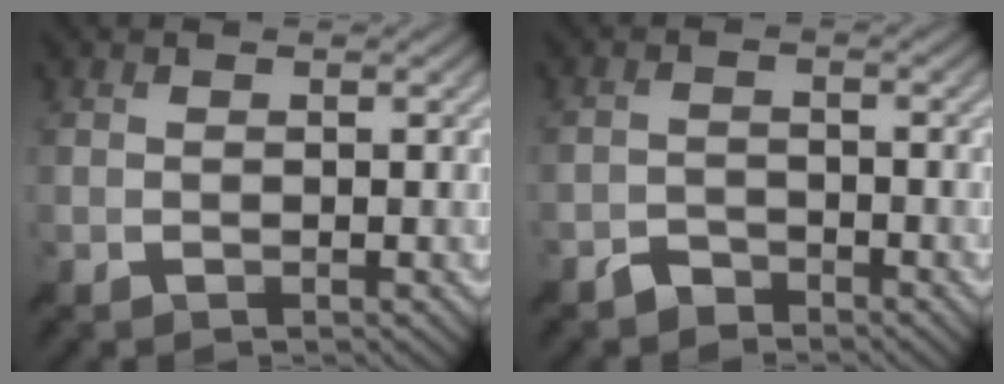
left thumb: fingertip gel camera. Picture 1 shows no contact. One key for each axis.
{"total": 2.2, "fx": -1.9, "fy": 1.0, "fz": 0.5, "tx": -0.003, "ty": 0.004, "tz": -0.043}